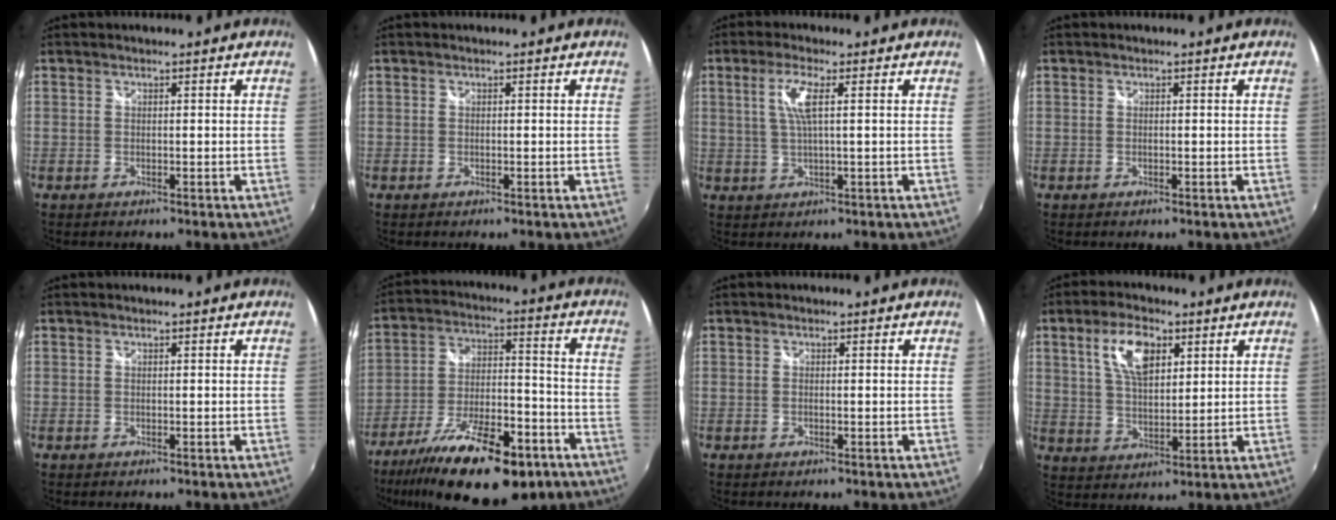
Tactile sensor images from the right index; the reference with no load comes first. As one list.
[{"total": 0.0}, {"total": 4.9, "force": [1.3, 0.2, 4.7], "torque": [-0.097, -0.001, 0.027]}, {"total": 0.0}, {"total": 0.0}, {"total": 24.8, "force": [-16.1, 9.4, 16.3], "torque": [-0.291, -0.023, -0.243]}, {"total": 0.0}, {"total": 9.2, "force": [4.0, 4.4, 7.1], "torque": [-0.135, 0.014, 0.075]}]